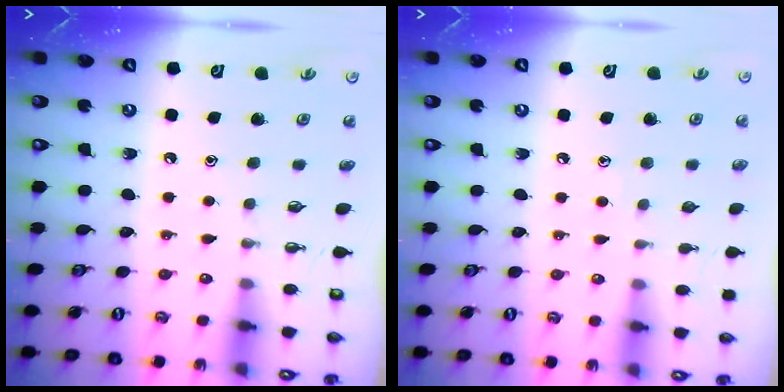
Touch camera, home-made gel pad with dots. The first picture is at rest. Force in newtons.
{"total": 4.2, "press": 4.2, "slide": 0.5}